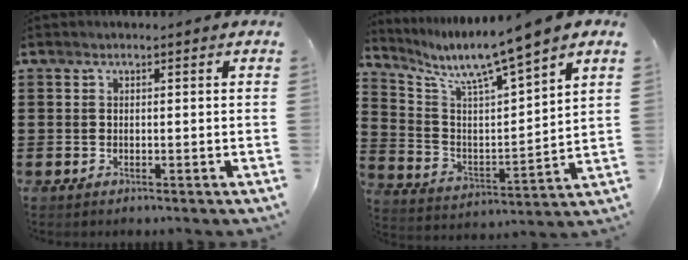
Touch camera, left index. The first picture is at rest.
{"total": 7.8, "force": [6.6, -0.2, 4.0], "torque": [-0.108, -0.053, 0.103]}